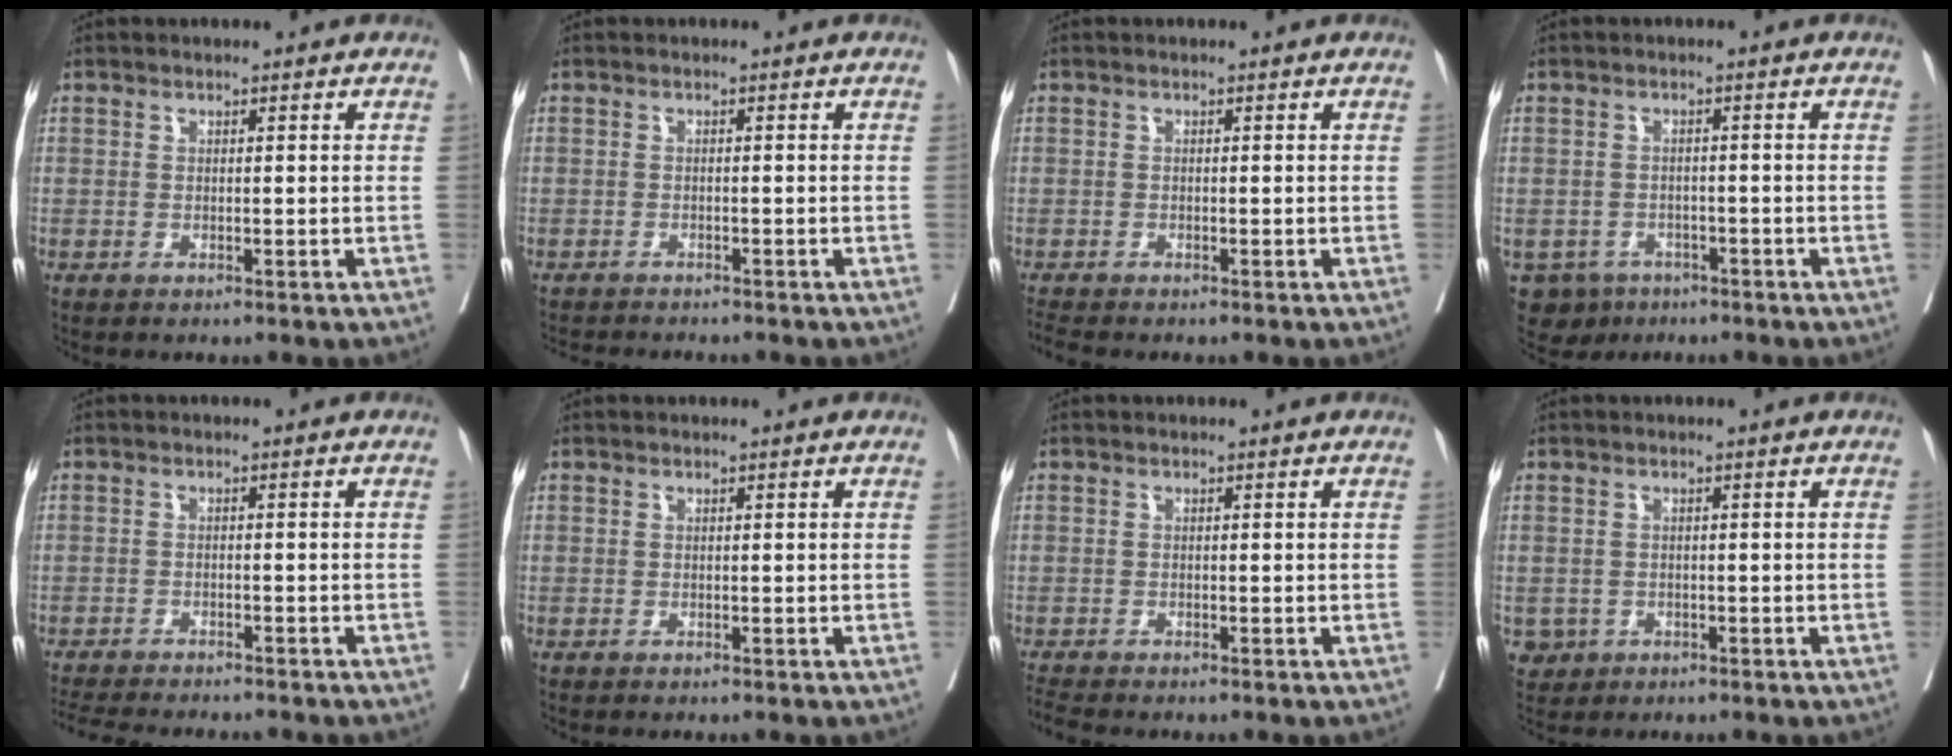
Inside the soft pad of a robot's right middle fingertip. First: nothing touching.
{"total": 5.6, "force": [-5.3, 0.8, 1.8], "torque": [-0.020, -0.007, -0.077]}
{"total": 2.2, "force": [-2.1, 0.1, 0.7], "torque": [-0.014, -0.009, -0.038]}
{"total": 5.4, "force": [-3.5, 3.9, 1.1], "torque": [-0.020, 0.002, -0.050]}
{"total": 11.6, "force": [-10.5, 1.5, 4.6], "torque": [-0.075, -0.018, -0.146]}
{"total": 0.0}
{"total": 2.2, "force": [-2.1, -0.1, 0.5], "torque": [-0.014, -0.011, -0.042]}
{"total": 2.8, "force": [-1.1, 2.5, 0.3], "torque": [0.000, 0.006, -0.017]}